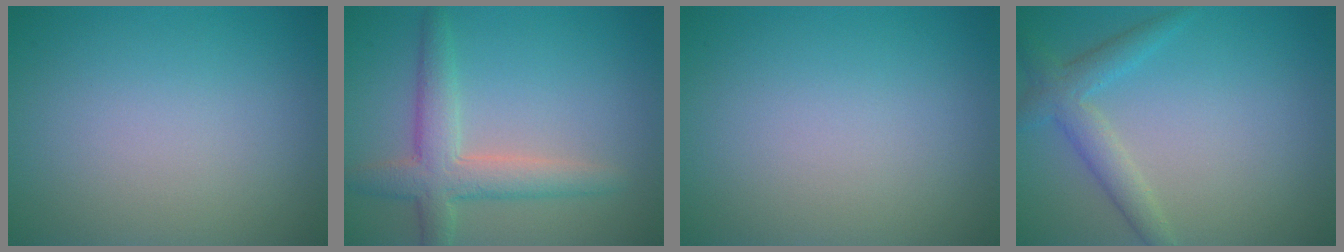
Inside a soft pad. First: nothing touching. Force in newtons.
{"total": 4.4, "press": 4.4, "slide": 0.3}
{"total": 0.0}
{"total": 3.0, "press": 3.0, "slide": 0.3}